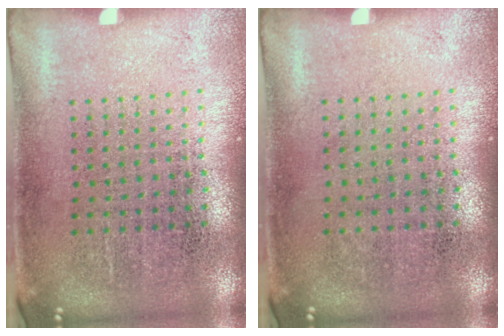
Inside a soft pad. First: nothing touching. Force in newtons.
{"total": 0.0}